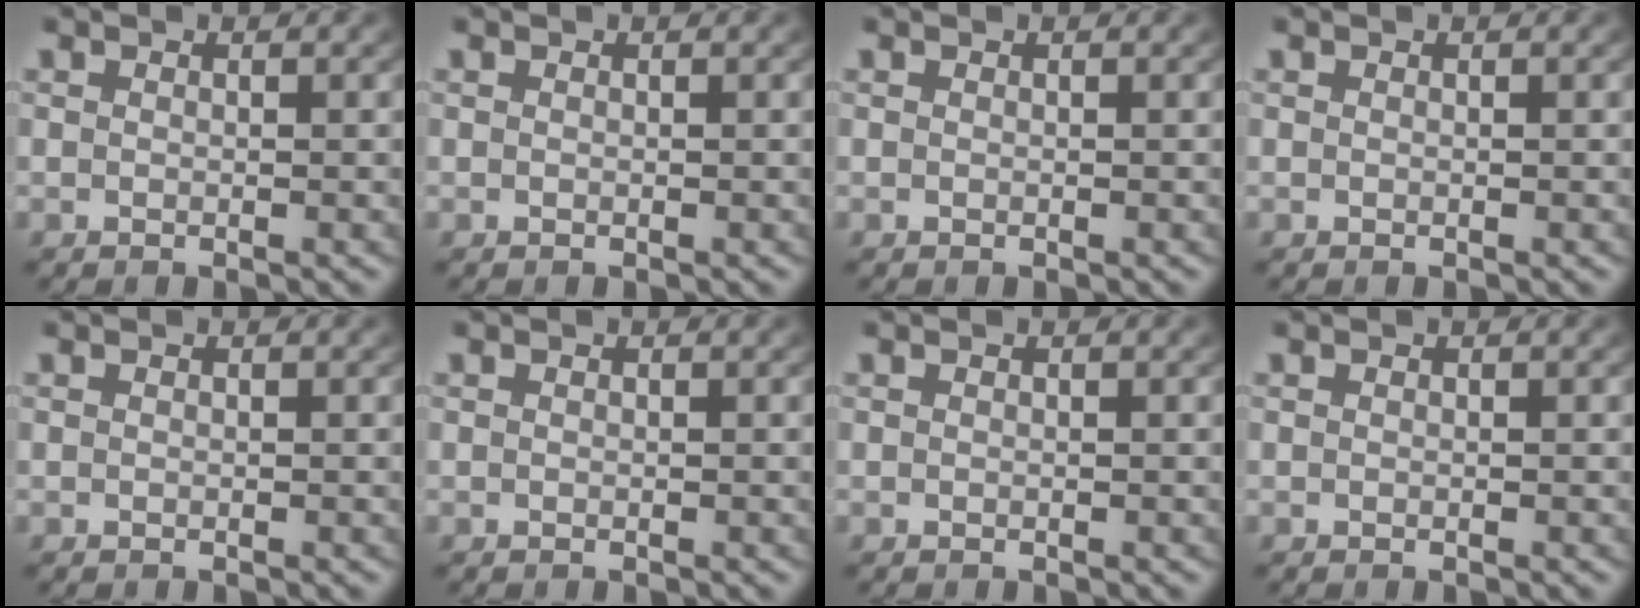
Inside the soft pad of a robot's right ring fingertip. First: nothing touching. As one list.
[{"total": 0.0}, {"total": 0.0}, {"total": 0.0}, {"total": 0.0}, {"total": 0.0}, {"total": 0.0}, {"total": 0.0}]